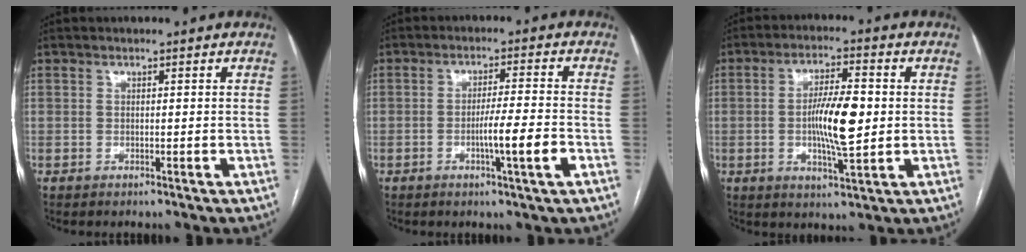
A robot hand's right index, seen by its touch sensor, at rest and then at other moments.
{"total": 6.5, "force": [-2.2, -0.6, 6.1], "torque": [-0.094, -0.008, -0.038]}
{"total": 9.3, "force": [-0.3, 1.9, 9.1], "torque": [-0.166, 0.000, -0.007]}